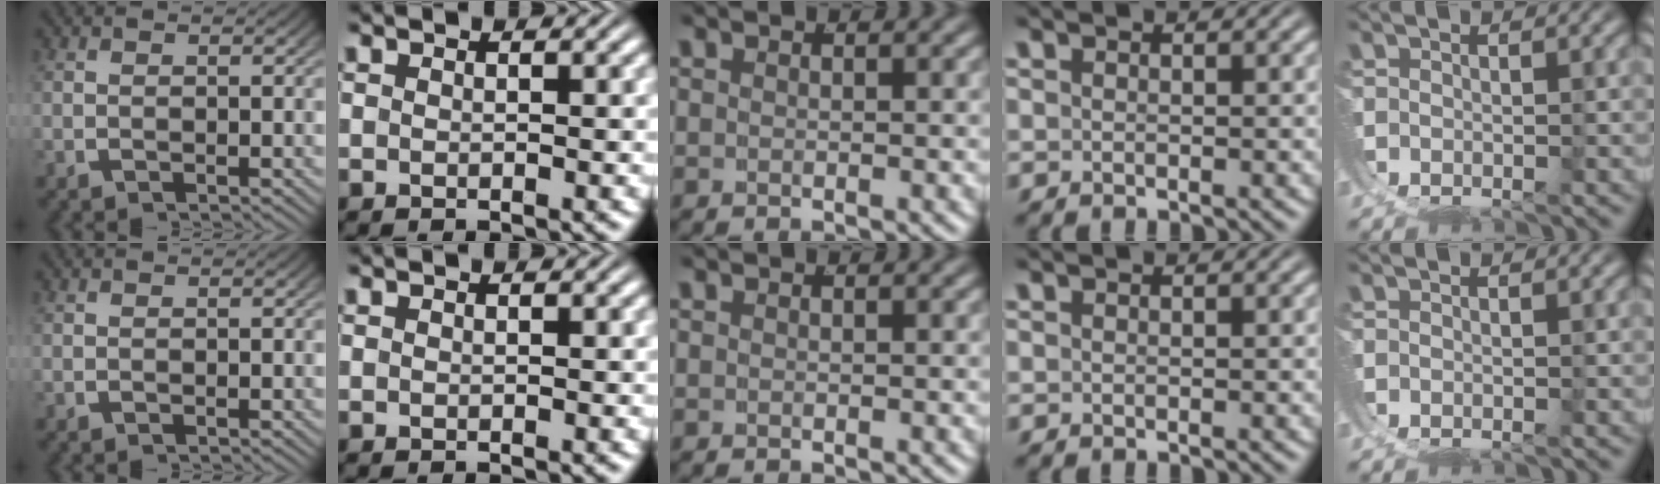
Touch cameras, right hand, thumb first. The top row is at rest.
{}